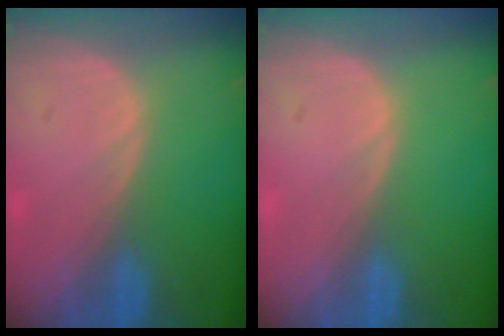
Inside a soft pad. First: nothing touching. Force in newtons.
{"total": 0.0}